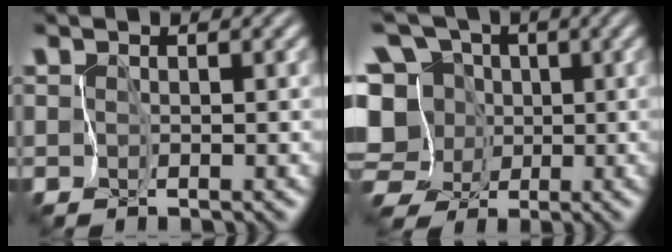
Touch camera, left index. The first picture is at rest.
{"total": 9.6, "force": [-2.8, 8.0, 4.6], "torque": [-0.092, 0.034, -0.069]}